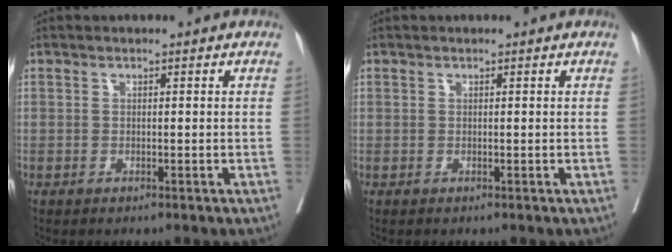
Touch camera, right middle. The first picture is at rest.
{"total": 0.0}